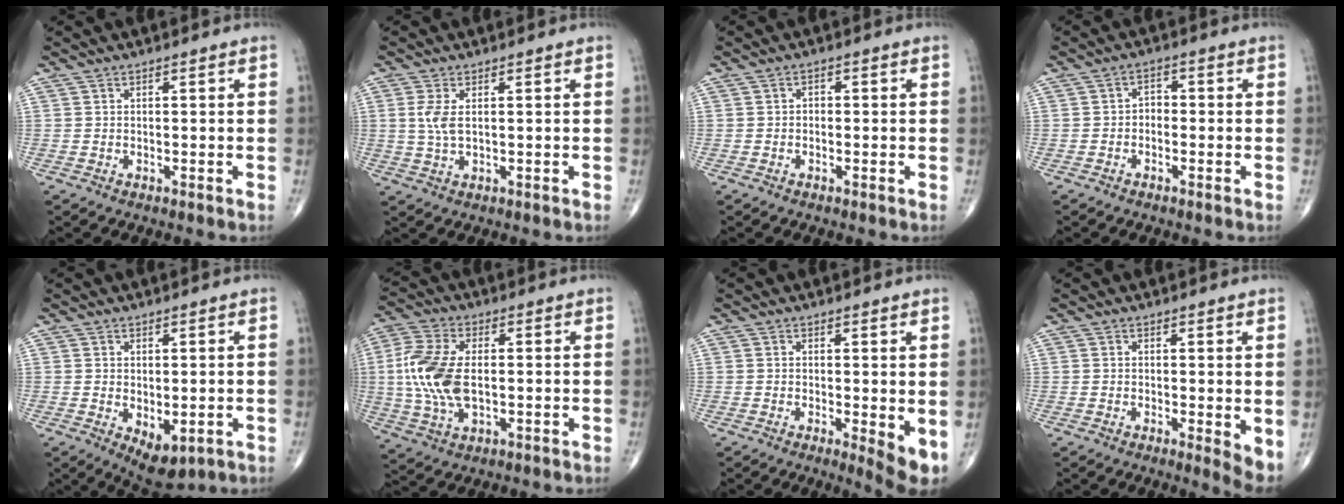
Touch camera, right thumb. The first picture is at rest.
{"total": 3.8, "force": [0.7, 1.7, 3.4], "torque": [-0.083, -0.001, 0.019]}
{"total": 1.1, "force": [-0.2, 0.8, 0.6], "torque": [-0.001, 0.004, -0.009]}
{"total": 2.3, "force": [-0.7, 1.7, 1.4], "torque": [-0.009, 0.014, -0.022]}
{"total": 6.2, "force": [-1.5, 3.2, 5.0], "torque": [-0.066, -0.007, -0.006]}
{"total": 13.1, "force": [0.1, 7.1, 11.0], "torque": [-0.252, 0.003, 0.001]}
{"total": 5.3, "force": [-0.1, 1.5, 5.1], "torque": [-0.072, -0.015, -0.002]}
{"total": 3.9, "force": [0.2, 1.0, 3.8], "torque": [-0.056, -0.013, 0.002]}